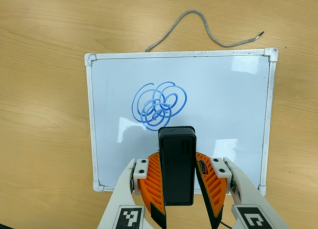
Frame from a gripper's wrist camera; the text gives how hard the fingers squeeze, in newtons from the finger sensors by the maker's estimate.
{"total": 5.9, "left": 5.3, "right": 6.5}